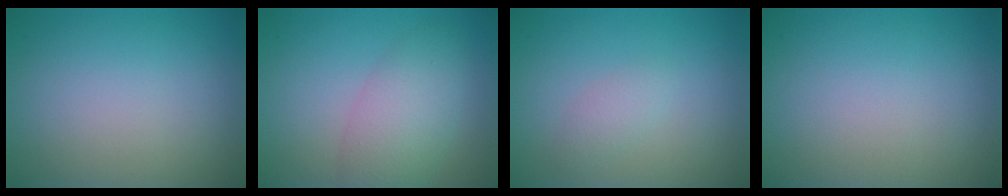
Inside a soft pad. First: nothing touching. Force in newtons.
{"total": 4.5, "press": 4.5, "slide": 0.2}
{"total": 1.2, "press": 1.2, "slide": 0.0}
{"total": 0.0}